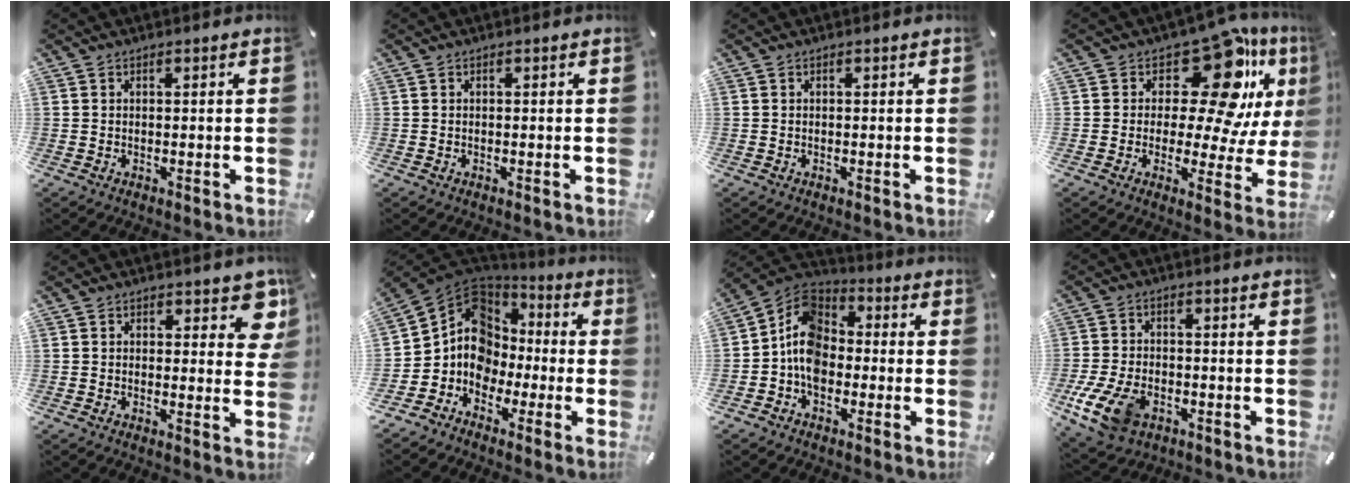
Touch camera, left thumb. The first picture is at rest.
{"total": 0.0}
{"total": 0.0}
{"total": 17.7, "force": [10.4, 7.9, 12.0], "torque": [-0.162, -0.096, 0.171]}
{"total": 6.5, "force": [3.1, 3.5, 4.6], "torque": [-0.031, -0.018, 0.045]}
{"total": 10.9, "force": [-1.5, 10.3, 3.2], "torque": [-0.074, -0.008, -0.025]}
{"total": 10.3, "force": [-3.1, 8.0, 5.7], "torque": [-0.138, 0.018, -0.064]}
{"total": 11.5, "force": [-4.9, 7.4, 7.2], "torque": [-0.161, 0.015, -0.087]}